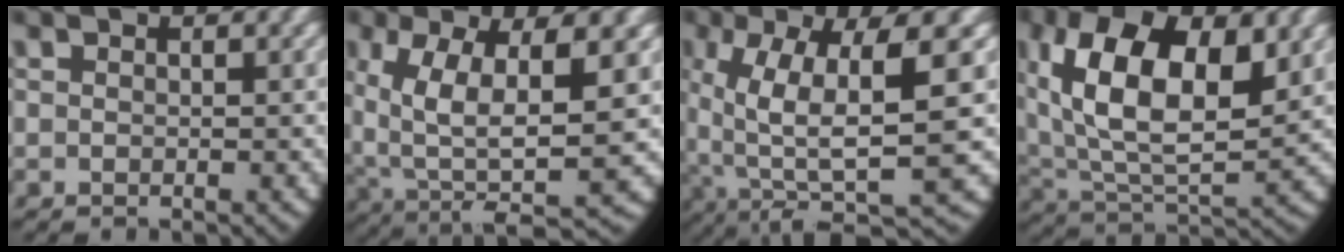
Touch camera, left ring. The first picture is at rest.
{"total": 10.6, "force": [-0.3, 5.9, 8.8], "torque": [-0.170, -0.037, 0.018]}
{"total": 10.8, "force": [-1.2, 5.2, 9.3], "torque": [-0.172, -0.031, -0.001]}
{"total": 11.0, "force": [2.9, 6.4, 8.6], "torque": [-0.184, -0.034, 0.069]}